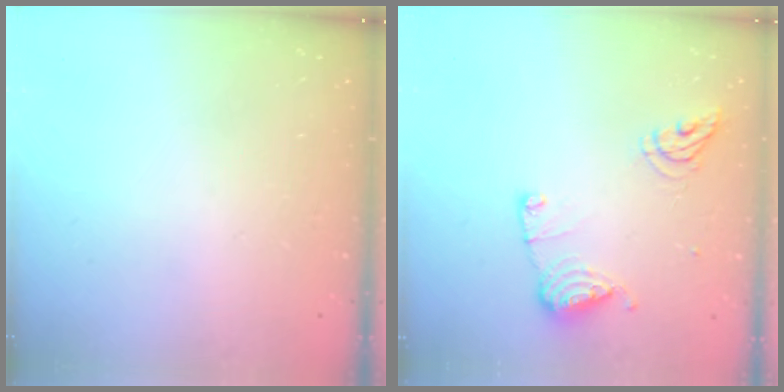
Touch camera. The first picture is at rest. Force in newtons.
{"total": 11.3, "press": 11.2, "slide": 0.9}